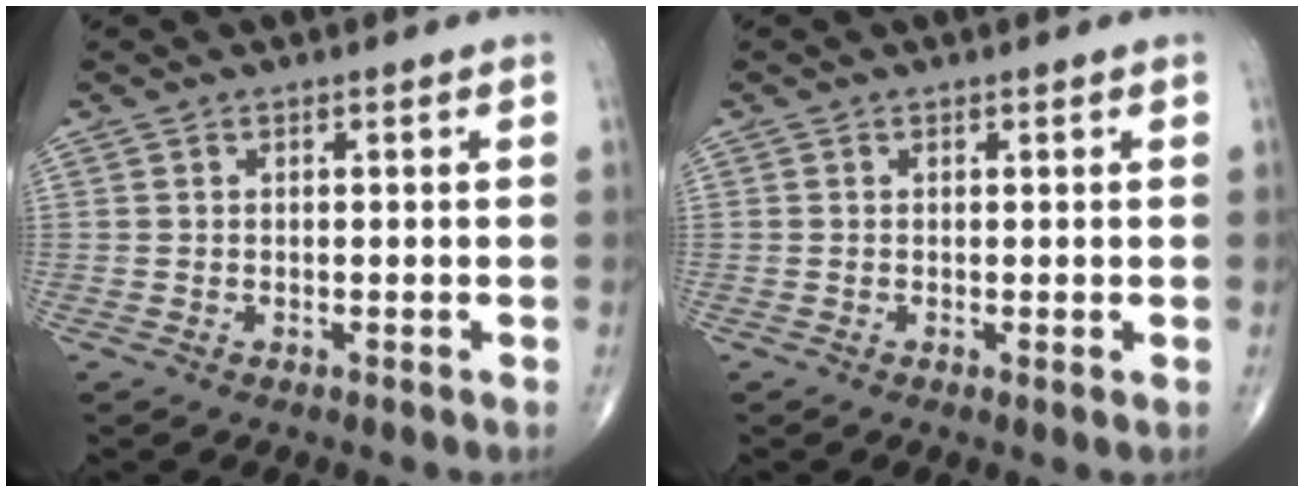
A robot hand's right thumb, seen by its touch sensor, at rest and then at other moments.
{"total": 0.6, "force": [0.0, 0.1, 0.6], "torque": [-0.015, -0.004, -0.002]}